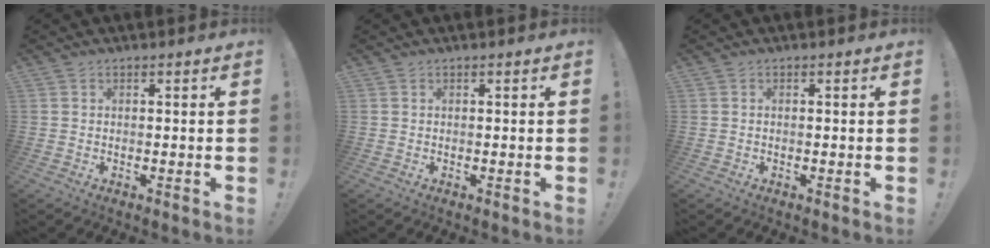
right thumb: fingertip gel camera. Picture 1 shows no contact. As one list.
[{"total": 0.0}, {"total": 0.0}]